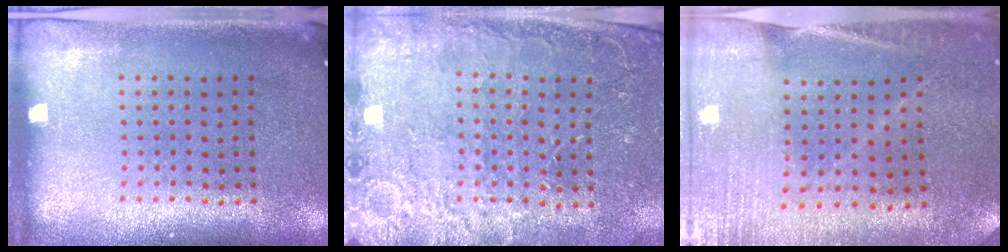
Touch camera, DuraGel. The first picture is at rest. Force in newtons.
{"total": 3.0, "press": 3.0, "slide": 0.5}
{"total": 0.8, "press": 0.8, "slide": 0.1}